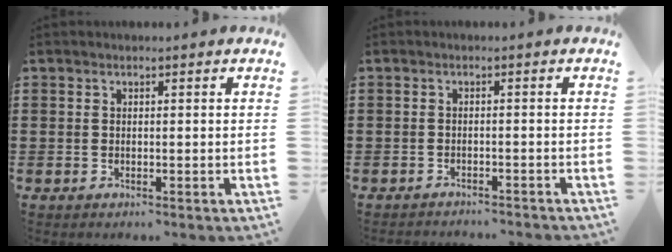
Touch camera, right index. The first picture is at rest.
{"total": 1.4, "force": [-1.4, -0.1, 0.0], "torque": [-0.003, 0.002, -0.030]}